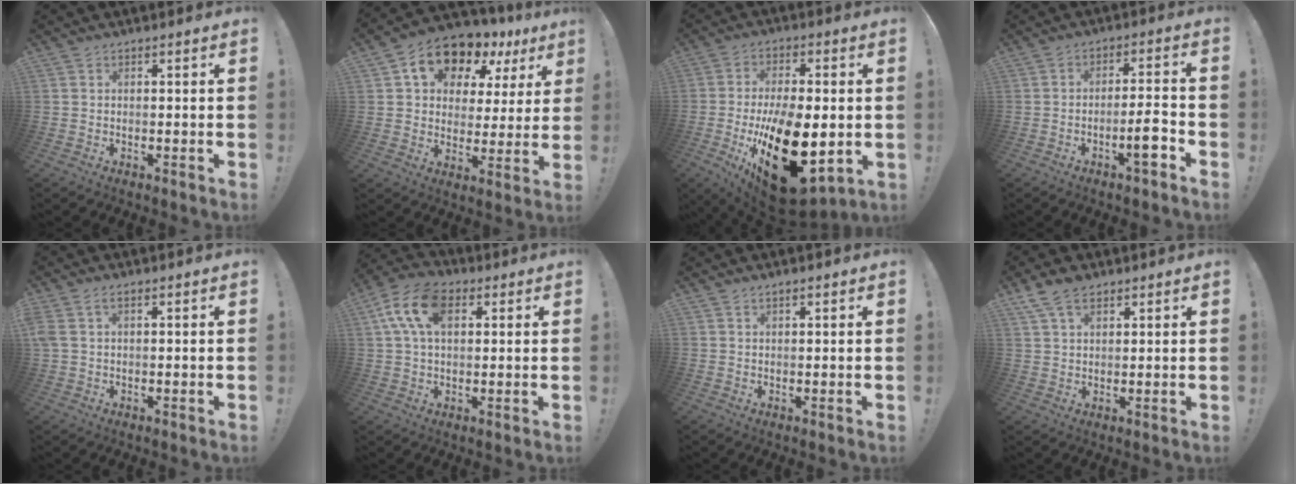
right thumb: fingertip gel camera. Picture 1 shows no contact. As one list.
[{"total": 13.0, "force": [8.5, 7.7, 6.2], "torque": [-0.109, -0.056, 0.151]}, {"total": 27.5, "force": [-5.9, 13.8, 23.0], "torque": [-0.360, 0.015, -0.071]}, {"total": 7.8, "force": [-3.7, 1.4, 6.7], "torque": [-0.091, 0.014, -0.062]}, {"total": 3.0, "force": [1.0, 1.3, 2.4], "torque": [-0.047, 0.004, 0.022]}, {"total": 13.6, "force": [4.7, 8.1, 9.8], "torque": [-0.176, 0.000, 0.088]}, {"total": 1.2, "force": [0.9, 0.1, 0.7], "torque": [-0.010, -0.003, 0.016]}, {"total": 7.1, "force": [4.6, 3.9, 3.9], "torque": [-0.067, -0.012, 0.088]}]